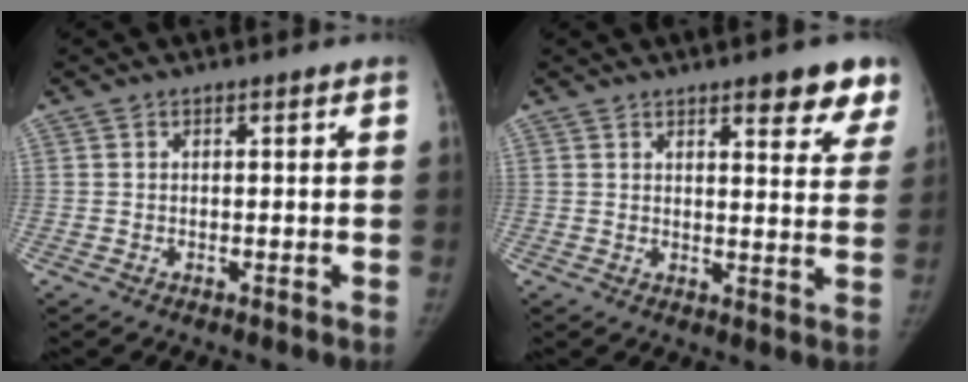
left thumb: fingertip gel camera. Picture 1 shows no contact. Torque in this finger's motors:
{"motor_torque": [-0.01, 0.01, 0.14, 0.03, 0.10]}